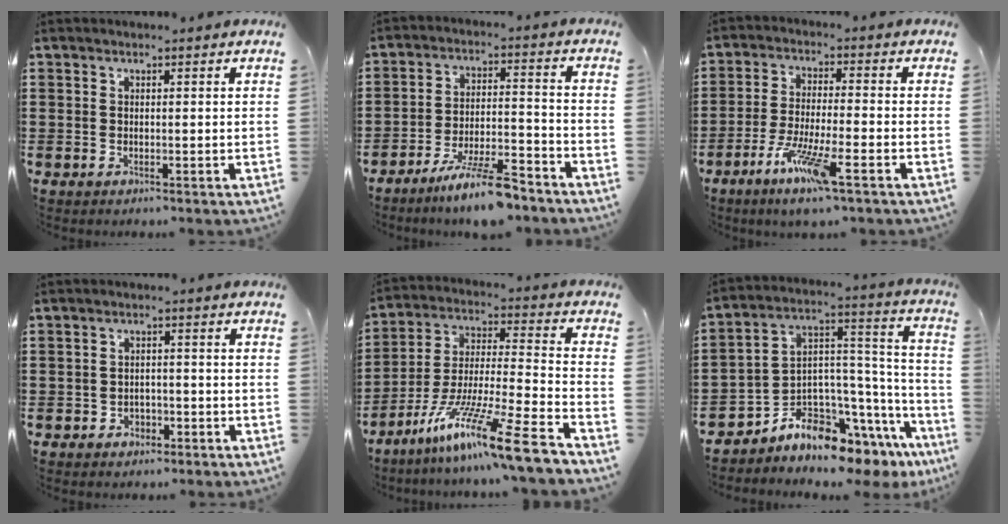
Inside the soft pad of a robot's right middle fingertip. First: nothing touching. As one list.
[{"total": 9.2, "force": [-7.4, 1.0, 5.3], "torque": [-0.098, 0.004, -0.137]}, {"total": 7.7, "force": [-4.9, 0.7, 5.9], "torque": [-0.117, -0.010, -0.090]}, {"total": 1.9, "force": [-1.6, 1.1, 0.3], "torque": [-0.015, -0.001, -0.035]}, {"total": 14.8, "force": [-11.3, -0.6, 9.6], "torque": [-0.168, 0.012, -0.209]}, {"total": 6.1, "force": [-5.9, 1.5, 1.1], "torque": [-0.040, -0.030, -0.120]}]